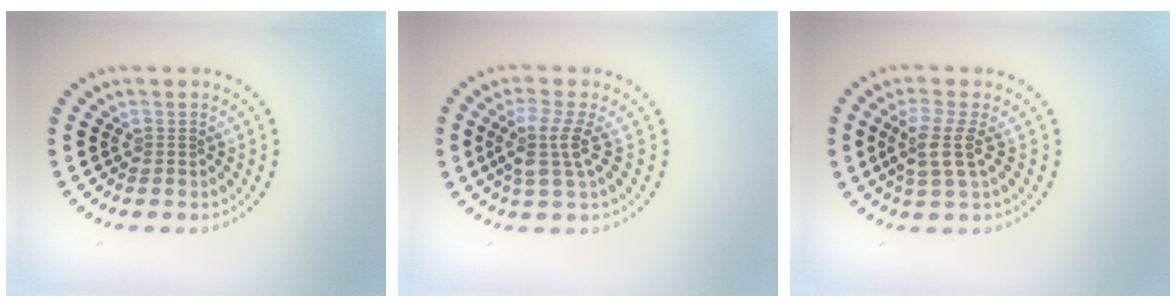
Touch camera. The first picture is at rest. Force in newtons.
{"total": 2.9, "press": 2.3, "slide": 1.8}
{"total": 3.0, "press": 2.4, "slide": 1.8}